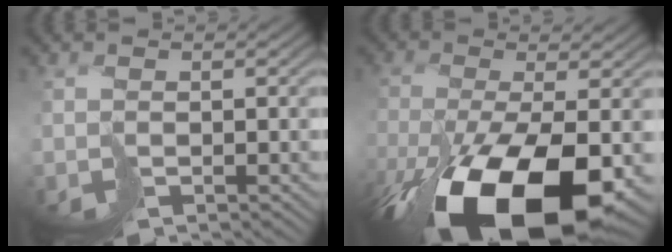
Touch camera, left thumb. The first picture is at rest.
{"total": 16.9, "force": [-8.0, 6.8, 13.2], "torque": [-0.264, -0.052, -0.108]}